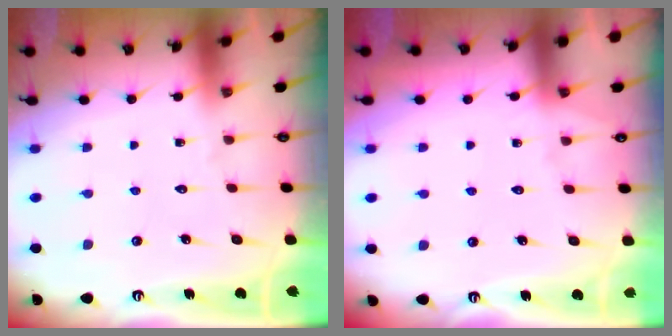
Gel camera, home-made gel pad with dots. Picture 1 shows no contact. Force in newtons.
{"total": 3.3, "press": 3.2, "slide": 0.5}